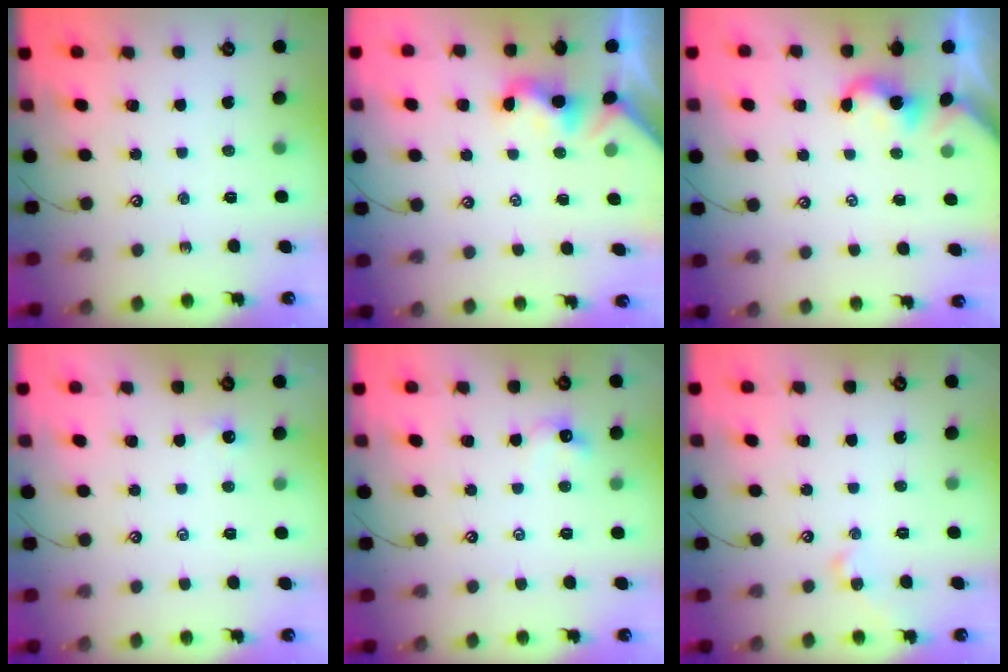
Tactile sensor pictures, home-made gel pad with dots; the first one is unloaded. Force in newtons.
{"total": 1.9, "press": 1.8, "slide": 0.6}
{"total": 4.1, "press": 4.1, "slide": 0.1}
{"total": 1.8, "press": 1.8, "slide": 0.3}
{"total": 1.0, "press": 0.9, "slide": 0.5}
{"total": 1.9, "press": 1.8, "slide": 0.5}